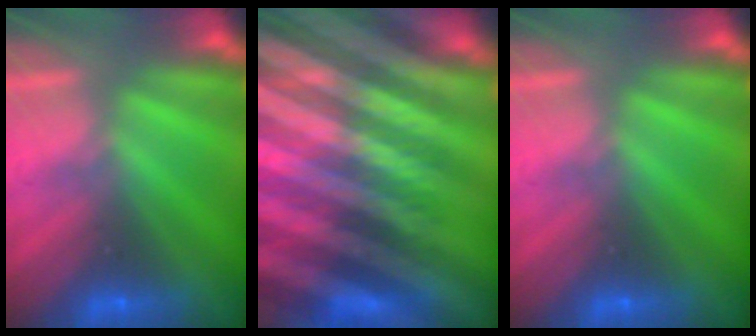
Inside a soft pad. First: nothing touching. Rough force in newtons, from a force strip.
{"total": 12.7}
{"total": 0.0}